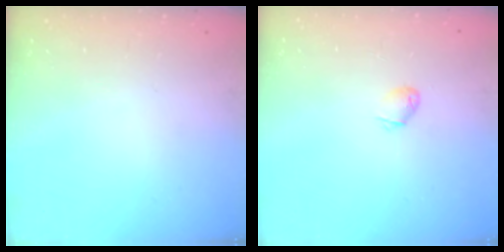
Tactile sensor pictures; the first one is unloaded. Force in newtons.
{"total": 2.3, "press": 2.3, "slide": 0.5}